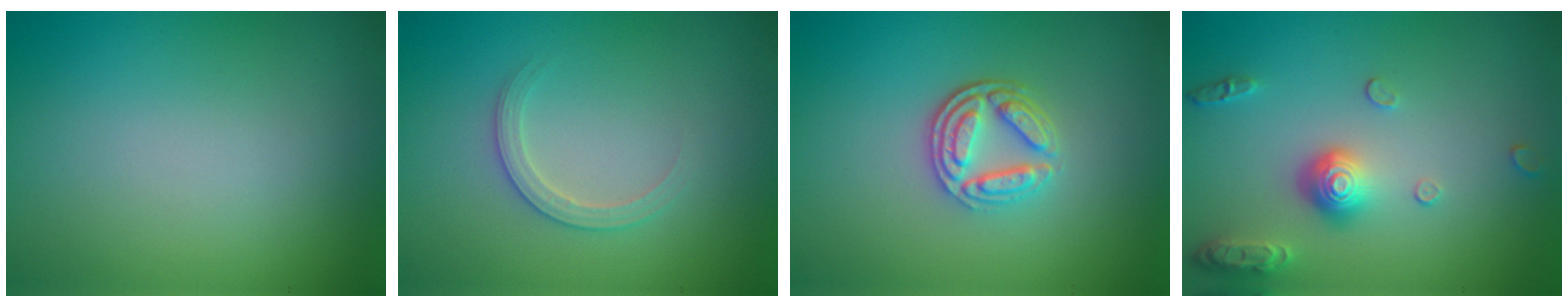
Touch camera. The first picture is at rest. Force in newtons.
{"total": 1.9, "press": 1.9, "slide": 0.2}
{"total": 3.9, "press": 3.2, "slide": 2.2}
{"total": 3.7, "press": 3.0, "slide": 2.1}